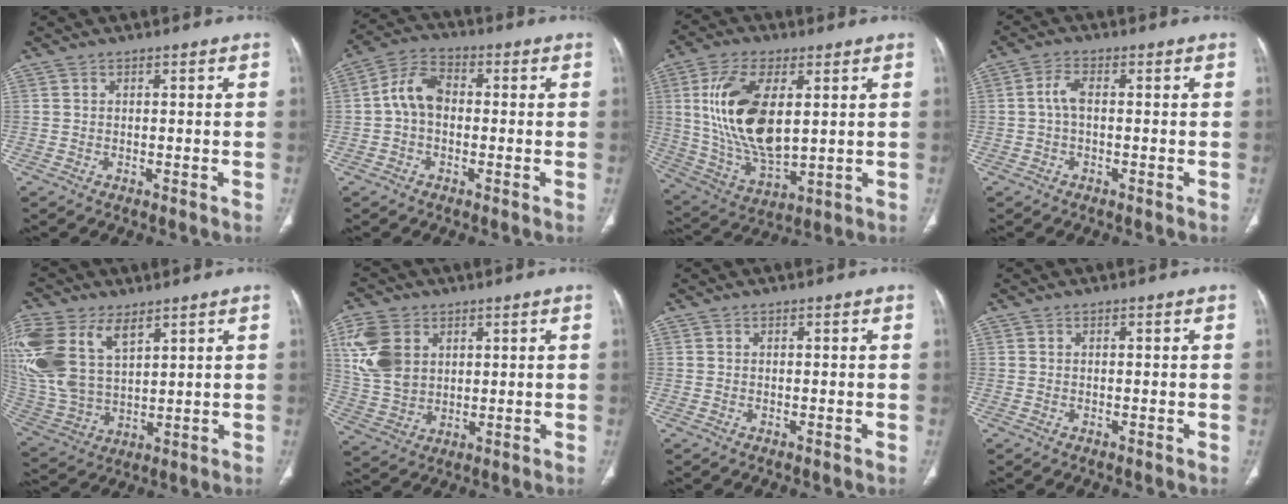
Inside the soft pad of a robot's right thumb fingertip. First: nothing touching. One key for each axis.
{"total": 7.4, "fx": -0.3, "fy": 5.2, "fz": 5.2, "tx": -0.091, "ty": 0.024, "tz": -0.018}
{"total": 18.2, "fx": 3.6, "fy": 8.9, "fz": 15.5, "tx": -0.298, "ty": -0.018, "tz": 0.080}
{"total": 3.1, "fx": -0.2, "fy": 1.5, "fz": 2.8, "tx": -0.061, "ty": 0.008, "tz": -0.007}
{"total": 21.0, "fx": 9.6, "fy": 12.2, "fz": 14.1, "tx": -0.335, "ty": -0.006, "tz": 0.197}
{"total": 11.6, "fx": 3.9, "fy": 8.4, "fz": 6.9, "tx": -0.135, "ty": -0.009, "tz": 0.085}
{"total": 0.0}
{"total": 0.0}